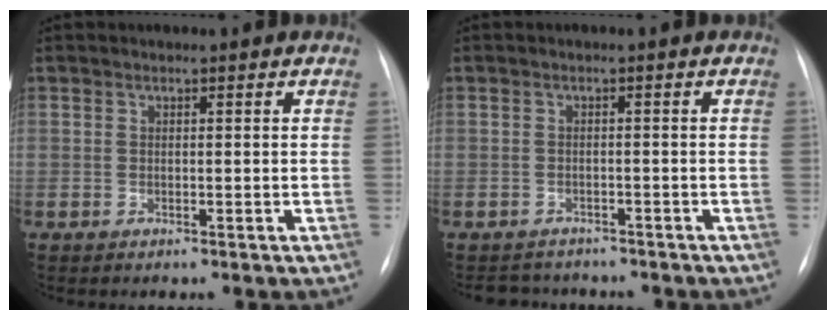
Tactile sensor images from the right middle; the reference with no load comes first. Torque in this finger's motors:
{"motor_torque": [-0.46, -0.08, 0.01, -0.01]}